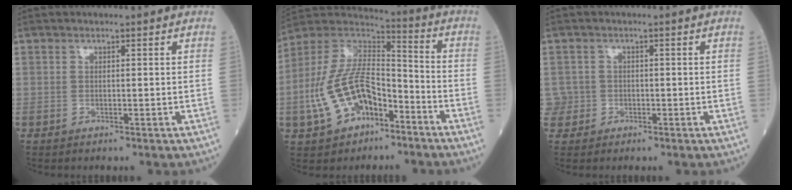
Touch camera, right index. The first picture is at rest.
{"total": 14.8, "force": [-6.3, 7.8, 10.9], "torque": [-0.239, 0.024, -0.109]}
{"total": 2.2, "force": [-0.4, 2.1, -0.3], "torque": [0.015, 0.009, -0.011]}